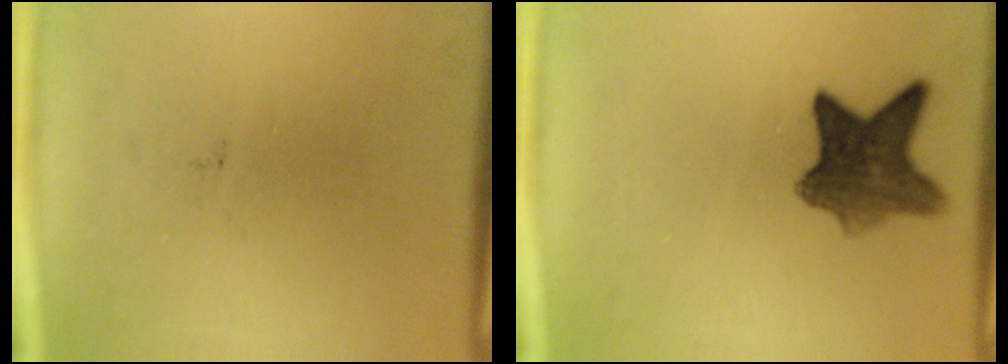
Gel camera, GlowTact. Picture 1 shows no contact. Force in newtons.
{"total": 7.7}